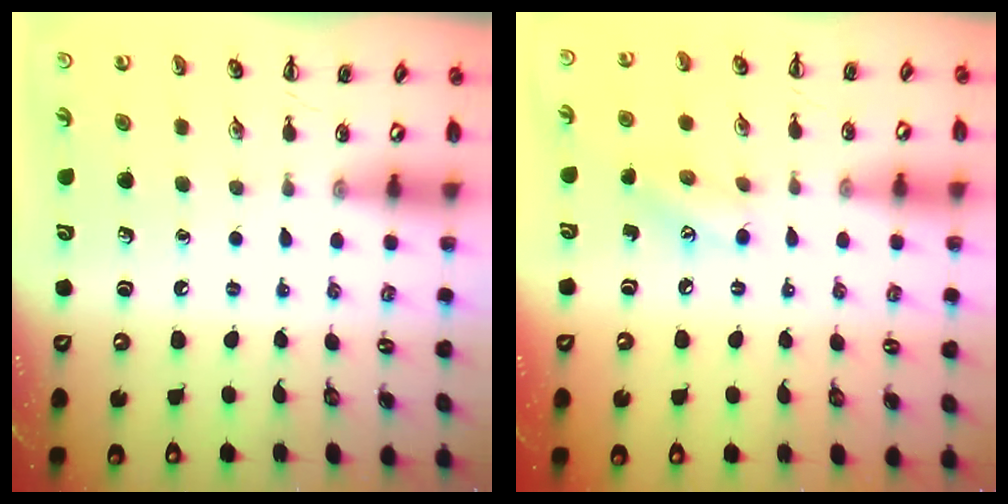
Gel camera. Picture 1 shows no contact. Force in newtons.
{"total": 8.3, "press": 8.3, "slide": 1.0}